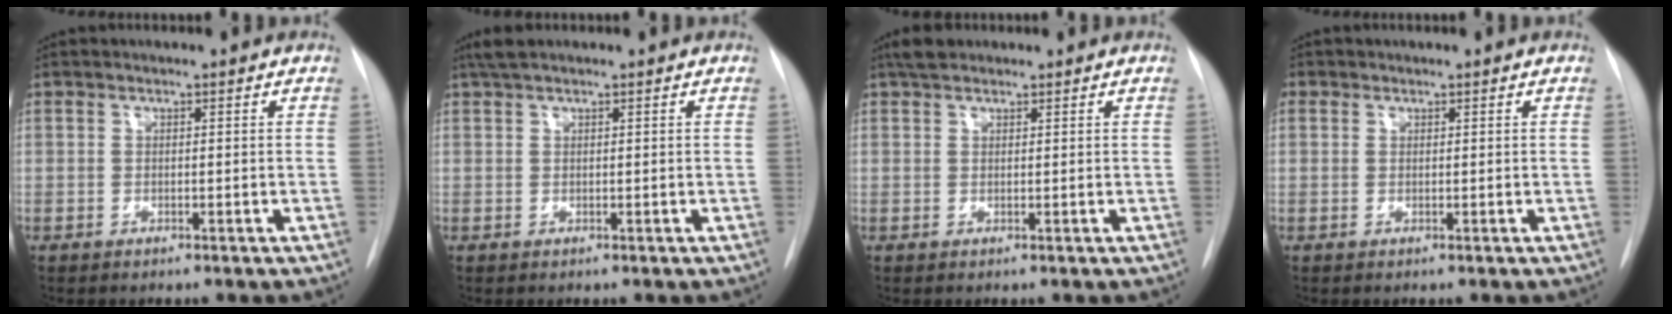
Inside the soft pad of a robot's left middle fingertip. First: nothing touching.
{"total": 2.2, "force": [1.7, 0.4, 1.3], "torque": [-0.028, 0.018, 0.034]}
{"total": 2.5, "force": [2.1, 1.1, 1.0], "torque": [-0.018, 0.013, 0.032]}
{"total": 0.9, "force": [0.4, 0.8, 0.1], "torque": [0.006, 0.003, 0.004]}